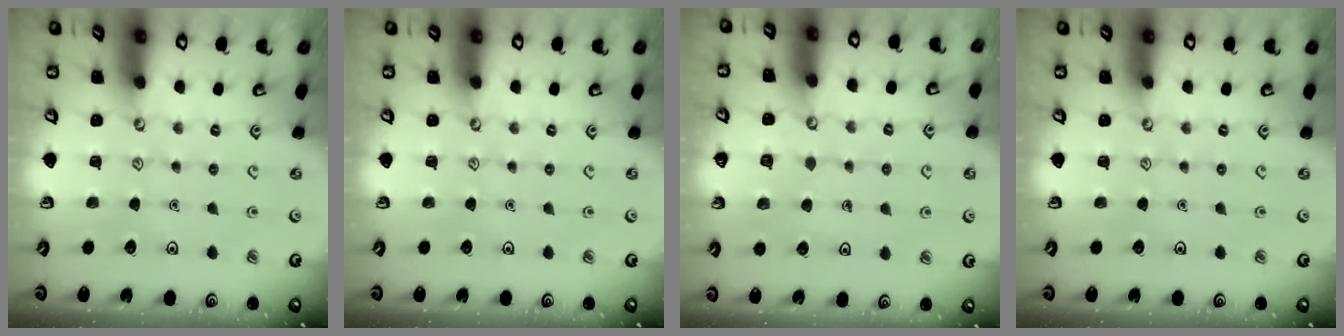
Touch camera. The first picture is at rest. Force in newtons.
{"total": 0.0}
{"total": 2.9, "press": 2.9, "slide": 0.2}
{"total": 0.0}